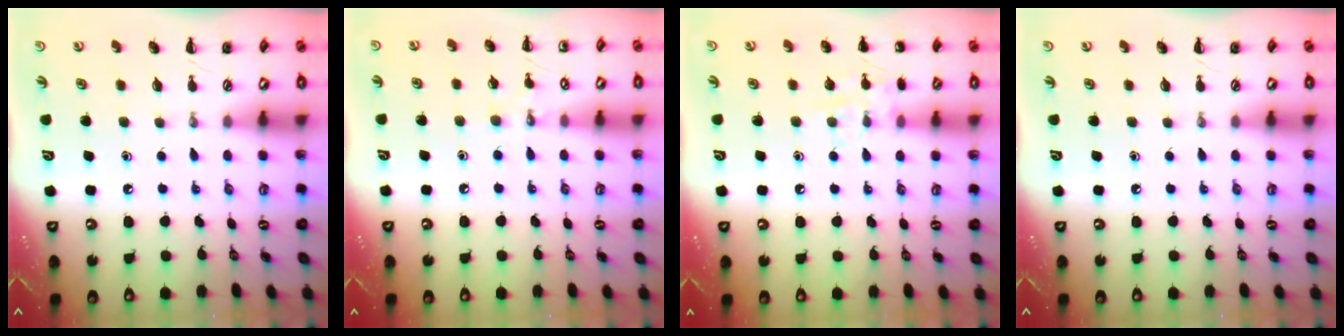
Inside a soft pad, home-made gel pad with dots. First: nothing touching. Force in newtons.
{"total": 6.7, "press": 6.5, "slide": 1.7}
{"total": 8.1, "press": 7.9, "slide": 1.4}
{"total": 0.0}